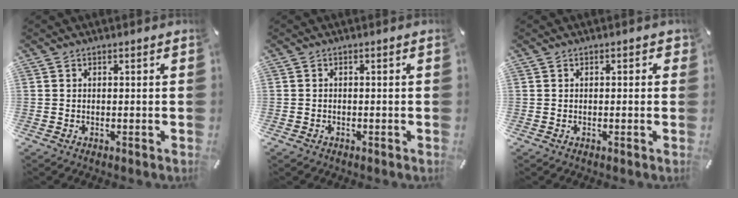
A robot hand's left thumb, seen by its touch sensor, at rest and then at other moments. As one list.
[{"total": 0.6, "force": [-0.4, 0.5, 0.1], "torque": [0.000, 0.003, -0.011]}, {"total": 0.8, "force": [-0.1, 0.6, 0.6], "torque": [-0.002, 0.000, -0.005]}]